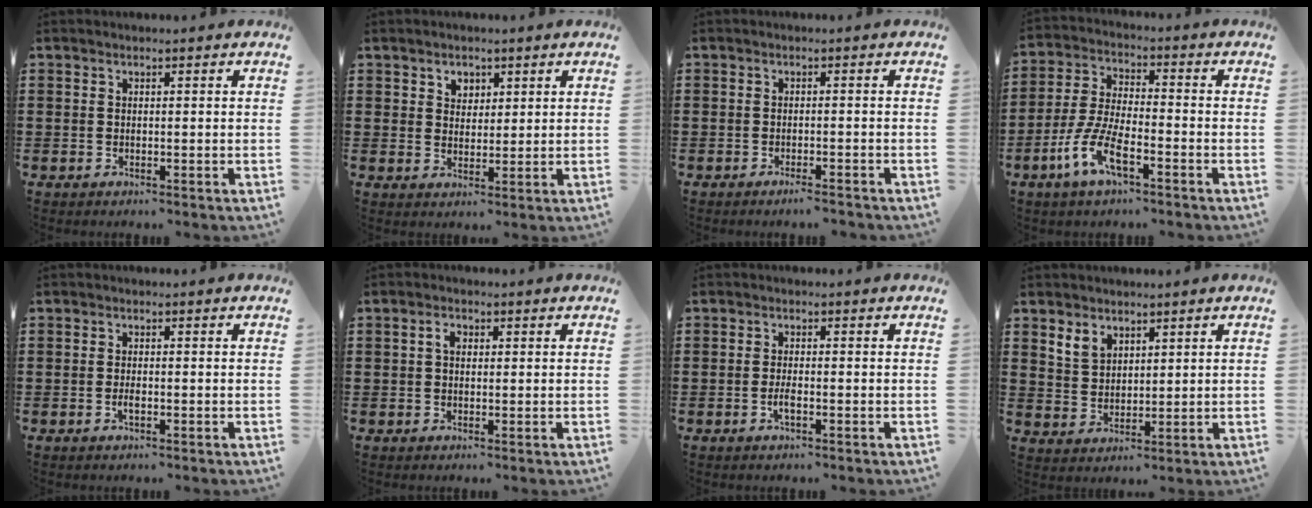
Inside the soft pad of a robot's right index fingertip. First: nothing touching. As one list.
[{"total": 2.7, "force": [1.6, 2.2, 0.4], "torque": [-0.018, 0.010, 0.029]}, {"total": 1.6, "force": [-1.4, 0.0, 0.8], "torque": [-0.014, 0.000, -0.027]}, {"total": 8.3, "force": [-4.6, 2.4, 6.4], "torque": [-0.159, -0.012, -0.092]}, {"total": 1.3, "force": [-0.5, 0.2, 1.3], "torque": [-0.025, -0.006, -0.006]}, {"total": 2.0, "force": [0.3, 1.3, 1.5], "torque": [-0.031, 0.010, 0.004]}, {"total": 2.0, "force": [-0.7, 0.2, 1.8], "torque": [-0.034, -0.002, -0.011]}, {"total": 3.5, "force": [2.4, 2.4, 0.9], "torque": [-0.028, 0.010, 0.047]}]